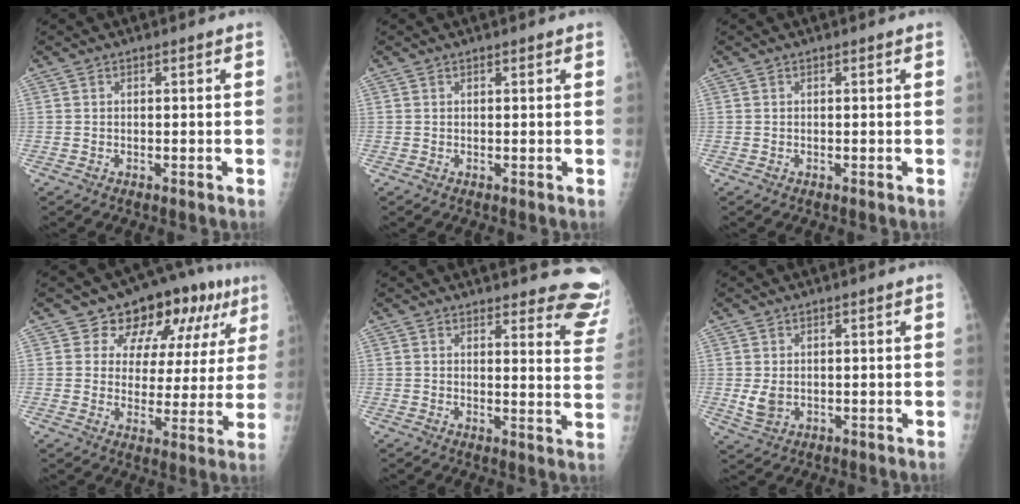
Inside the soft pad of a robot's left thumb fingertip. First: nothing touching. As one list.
[{"total": 0.7, "force": [0.5, 0.2, 0.3], "torque": [-0.003, -0.002, 0.007]}, {"total": 0.0}, {"total": 15.1, "force": [8.1, 9.3, 8.8], "torque": [-0.056, -0.015, 0.111]}, {"total": 12.0, "force": [11.6, 2.1, 2.2], "torque": [0.016, -0.115, 0.097]}, {"total": 3.4, "force": [0.1, 2.5, 2.3], "torque": [-0.040, -0.009, 0.011]}]